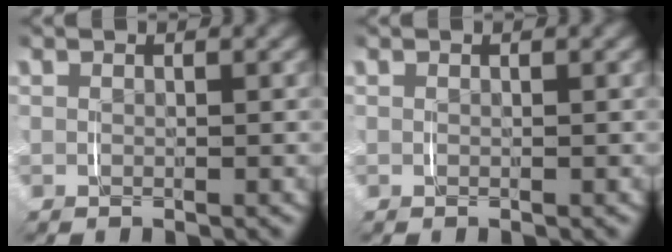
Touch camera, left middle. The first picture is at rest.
{"total": 0.0}